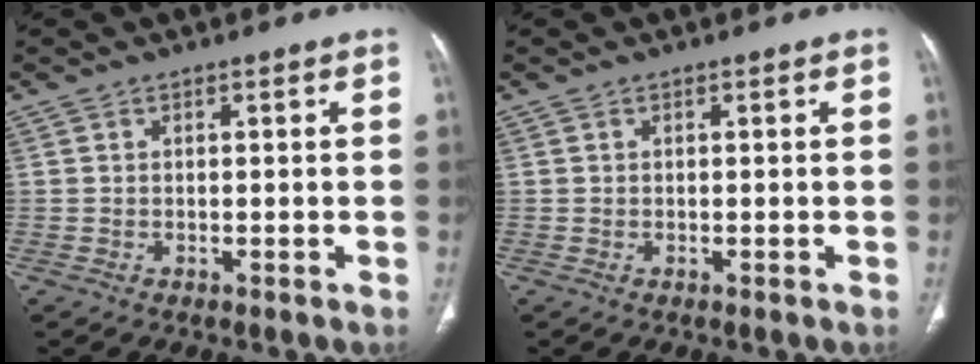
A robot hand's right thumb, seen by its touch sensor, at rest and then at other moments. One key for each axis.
{"total": 0.0}